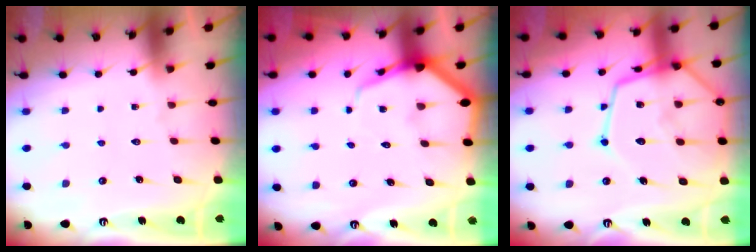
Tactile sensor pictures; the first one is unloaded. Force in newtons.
{"total": 6.6, "press": 6.5, "slide": 0.7}
{"total": 19.1, "press": 19.0, "slide": 1.7}